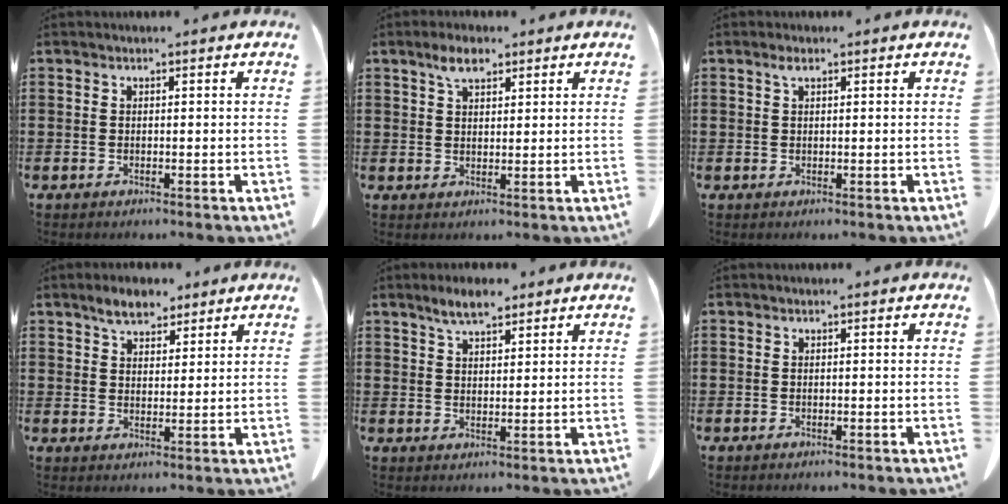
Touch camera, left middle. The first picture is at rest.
{"total": 4.0, "force": [2.7, 1.6, 2.5], "torque": [-0.048, 0.001, 0.047]}
{"total": 1.3, "force": [0.6, 0.4, 1.0], "torque": [-0.024, 0.001, 0.012]}
{"total": 4.9, "force": [4.0, 2.1, 1.9], "torque": [-0.040, -0.004, 0.074]}
{"total": 4.5, "force": [3.7, 1.2, 2.4], "torque": [-0.054, -0.004, 0.069]}
{"total": 0.0}